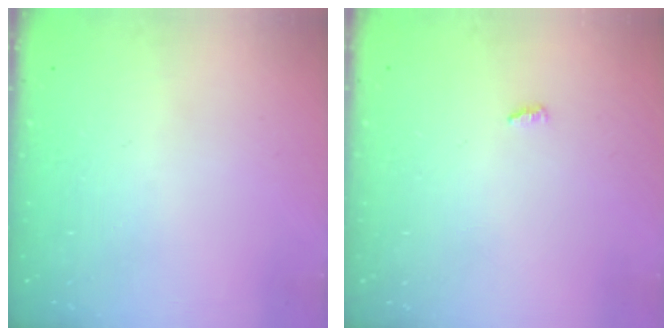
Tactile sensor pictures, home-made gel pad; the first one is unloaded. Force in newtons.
{"total": 2.7, "press": 2.7, "slide": 0.2}